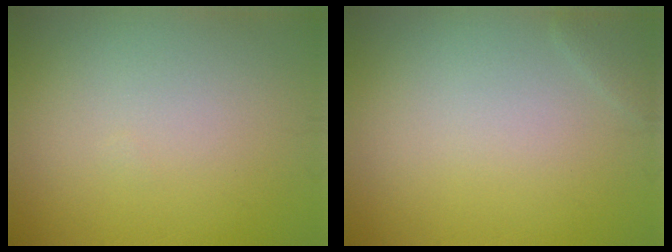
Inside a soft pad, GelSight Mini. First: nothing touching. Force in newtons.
{"total": 0.8, "press": 0.8, "slide": 0.1}